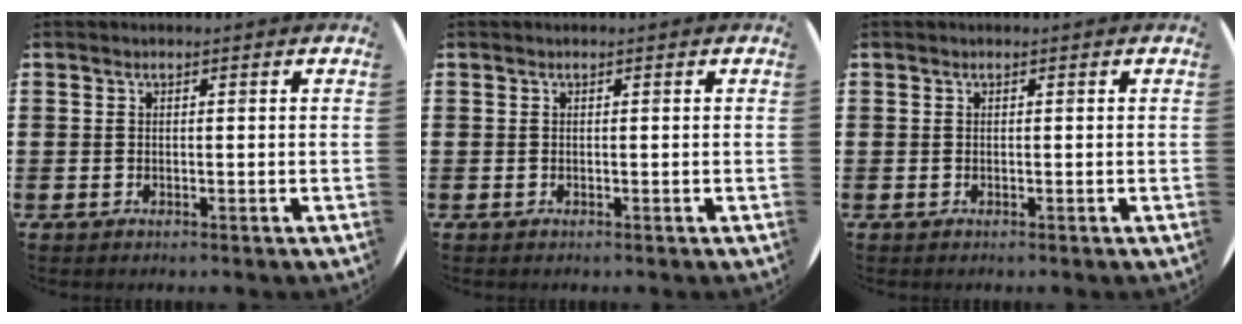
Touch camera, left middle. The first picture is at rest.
{"total": 0.0}
{"total": 0.0}